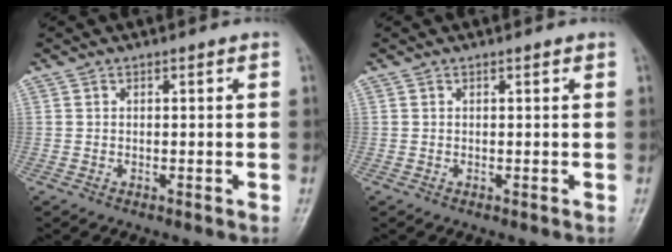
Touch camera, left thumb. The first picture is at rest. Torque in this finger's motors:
{"motor_torque": [-0.02, 0.00, -0.09, -0.04, 0.00]}